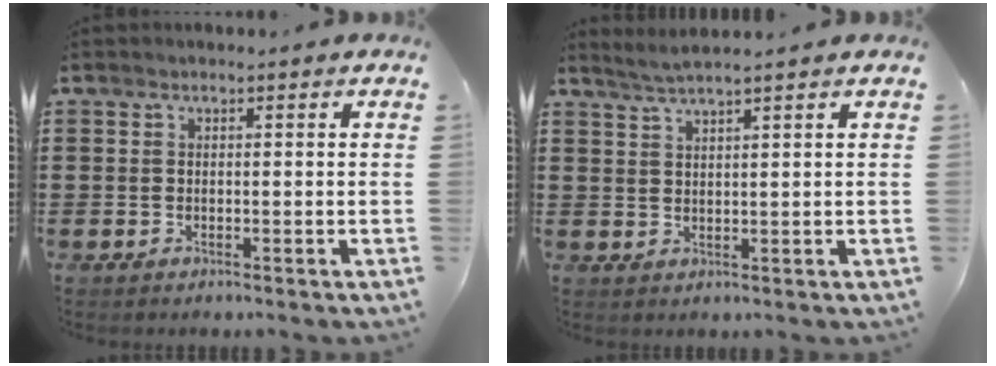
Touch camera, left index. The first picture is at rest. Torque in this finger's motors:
{"motor_torque": [-0.04, 0.01, -0.07, 0.00]}